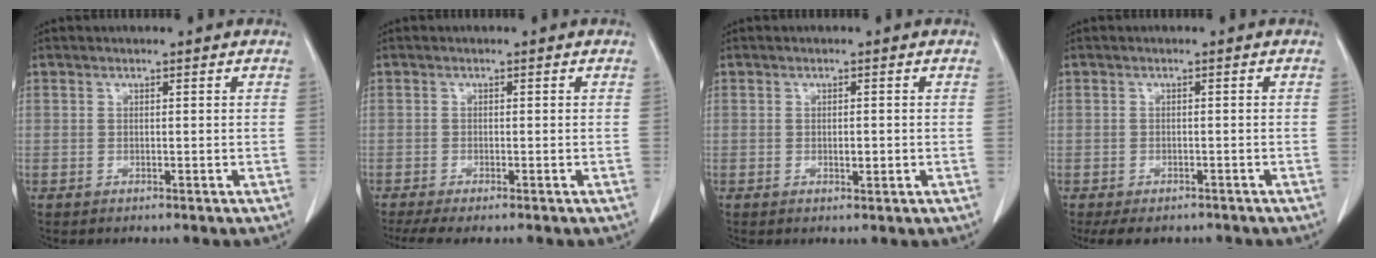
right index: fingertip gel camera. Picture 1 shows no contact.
{"total": 4.9, "force": [-3.9, 0.7, 2.8], "torque": [-0.044, -0.012, -0.063]}
{"total": 1.4, "force": [-0.2, 0.5, 1.3], "torque": [-0.023, -0.001, -0.001]}
{"total": 5.7, "force": [-4.6, 2.8, 2.1], "torque": [-0.021, -0.002, -0.061]}